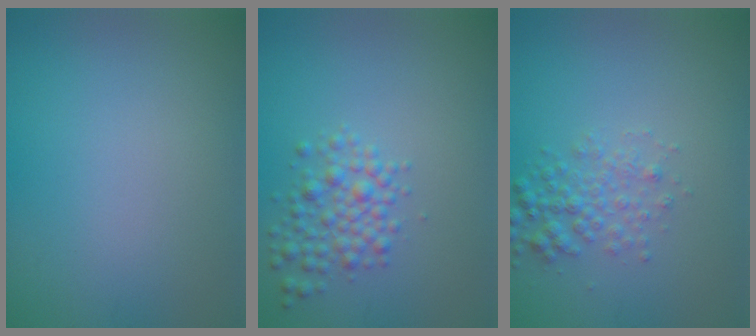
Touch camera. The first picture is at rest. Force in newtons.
{"total": 3.0, "press": 3.0, "slide": 0.1}
{"total": 2.5, "press": 2.5, "slide": 0.0}